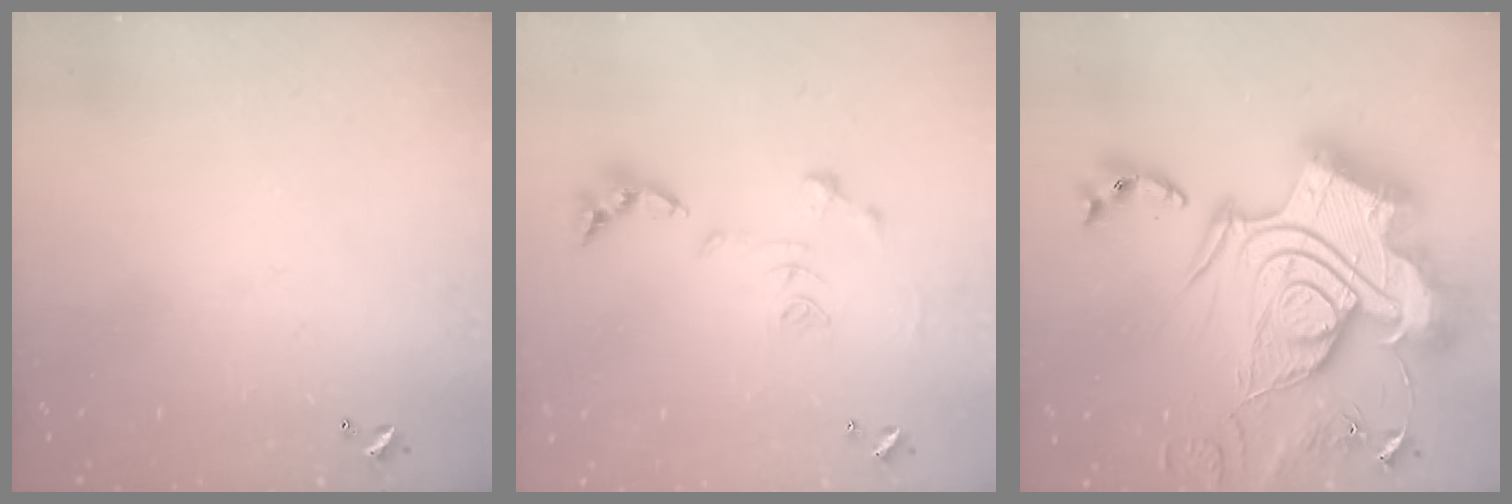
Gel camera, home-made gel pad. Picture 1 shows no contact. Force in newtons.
{"total": 1.1, "press": 1.0, "slide": 0.4}
{"total": 0.6, "press": 0.6, "slide": 0.0}